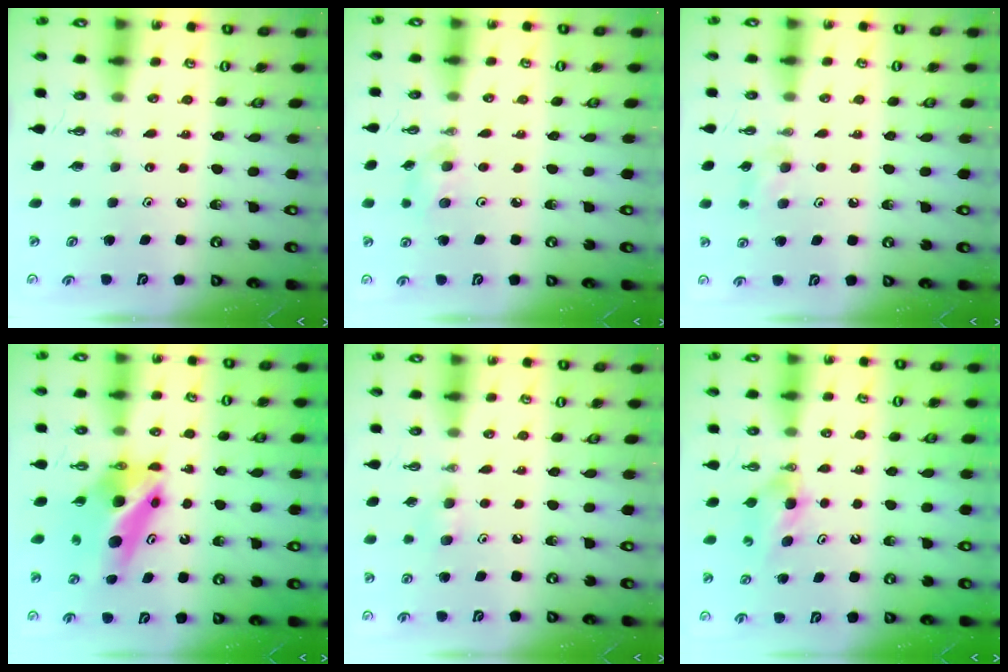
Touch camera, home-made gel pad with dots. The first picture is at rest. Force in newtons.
{"total": 6.4, "press": 5.7, "slide": 3.0}
{"total": 7.8, "press": 7.0, "slide": 3.6}
{"total": 7.9, "press": 7.9, "slide": 1.1}
{"total": 4.1, "press": 4.0, "slide": 1.2}
{"total": 3.8, "press": 3.8, "slide": 0.6}